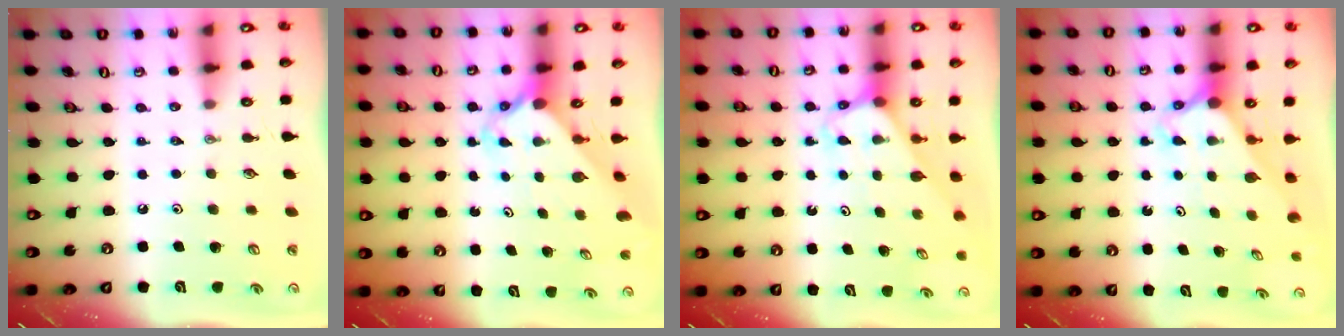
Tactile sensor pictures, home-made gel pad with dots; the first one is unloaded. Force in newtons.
{"total": 2.3, "press": 2.3, "slide": 0.2}
{"total": 3.1, "press": 3.1, "slide": 0.2}
{"total": 2.7, "press": 2.7, "slide": 0.1}